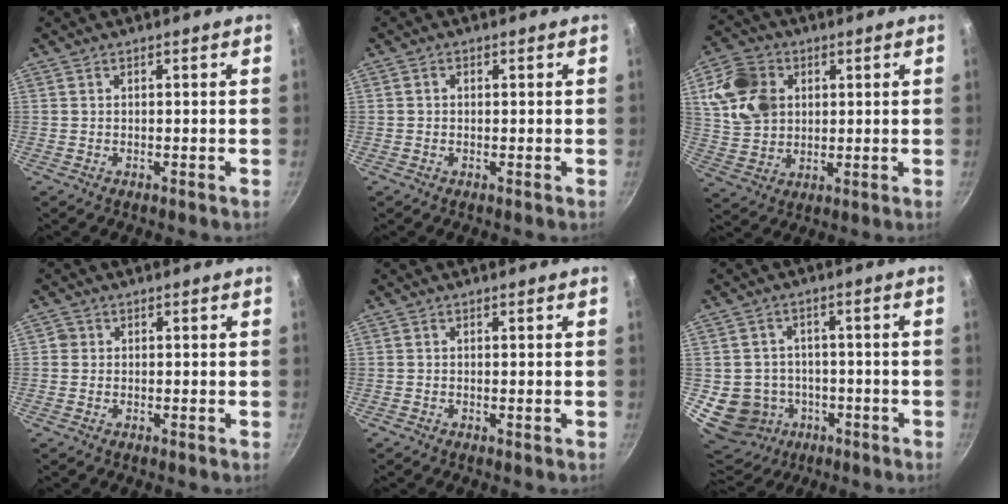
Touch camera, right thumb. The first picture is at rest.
{"total": 0.8, "force": [0.0, 0.7, 0.3], "torque": [-0.005, 0.005, 0.001]}
{"total": 12.2, "force": [3.3, 9.5, 6.9], "torque": [-0.109, -0.002, 0.064]}
{"total": 1.3, "force": [0.0, 1.3, 0.3], "torque": [0.002, 0.002, -0.004]}
{"total": 0.0}
{"total": 12.4, "force": [-3.0, 11.4, 3.6], "torque": [-0.046, 0.039, -0.025]}